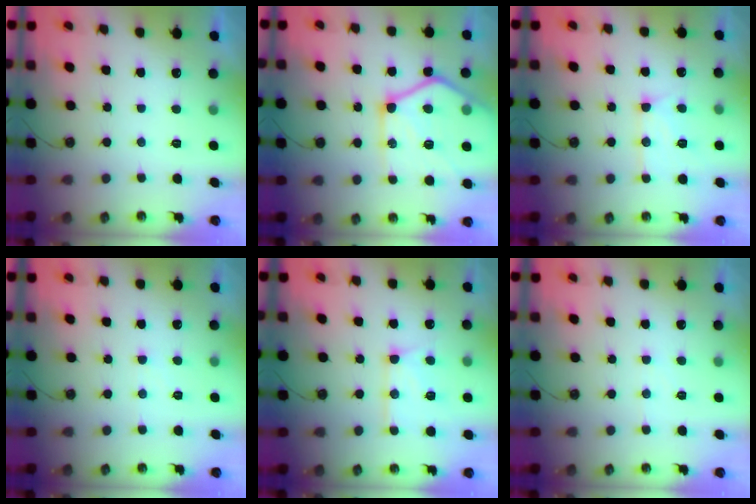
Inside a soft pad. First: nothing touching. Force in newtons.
{"total": 23.2, "press": 23.0, "slide": 2.3}
{"total": 11.9, "press": 11.8, "slide": 0.9}
{"total": 2.7, "press": 2.6, "slide": 0.6}
{"total": 11.8, "press": 11.8, "slide": 1.1}
{"total": 4.4, "press": 4.4, "slide": 0.7}